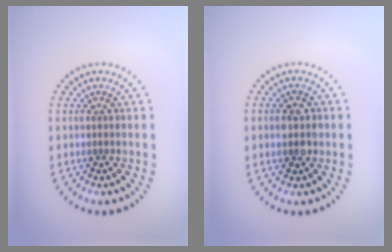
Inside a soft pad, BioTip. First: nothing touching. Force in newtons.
{"total": 2.5, "press": 2.5, "slide": 0.1}